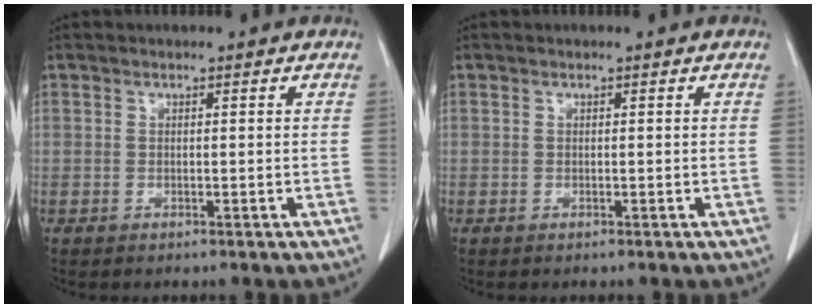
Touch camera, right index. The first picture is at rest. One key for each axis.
{"total": 0.0}